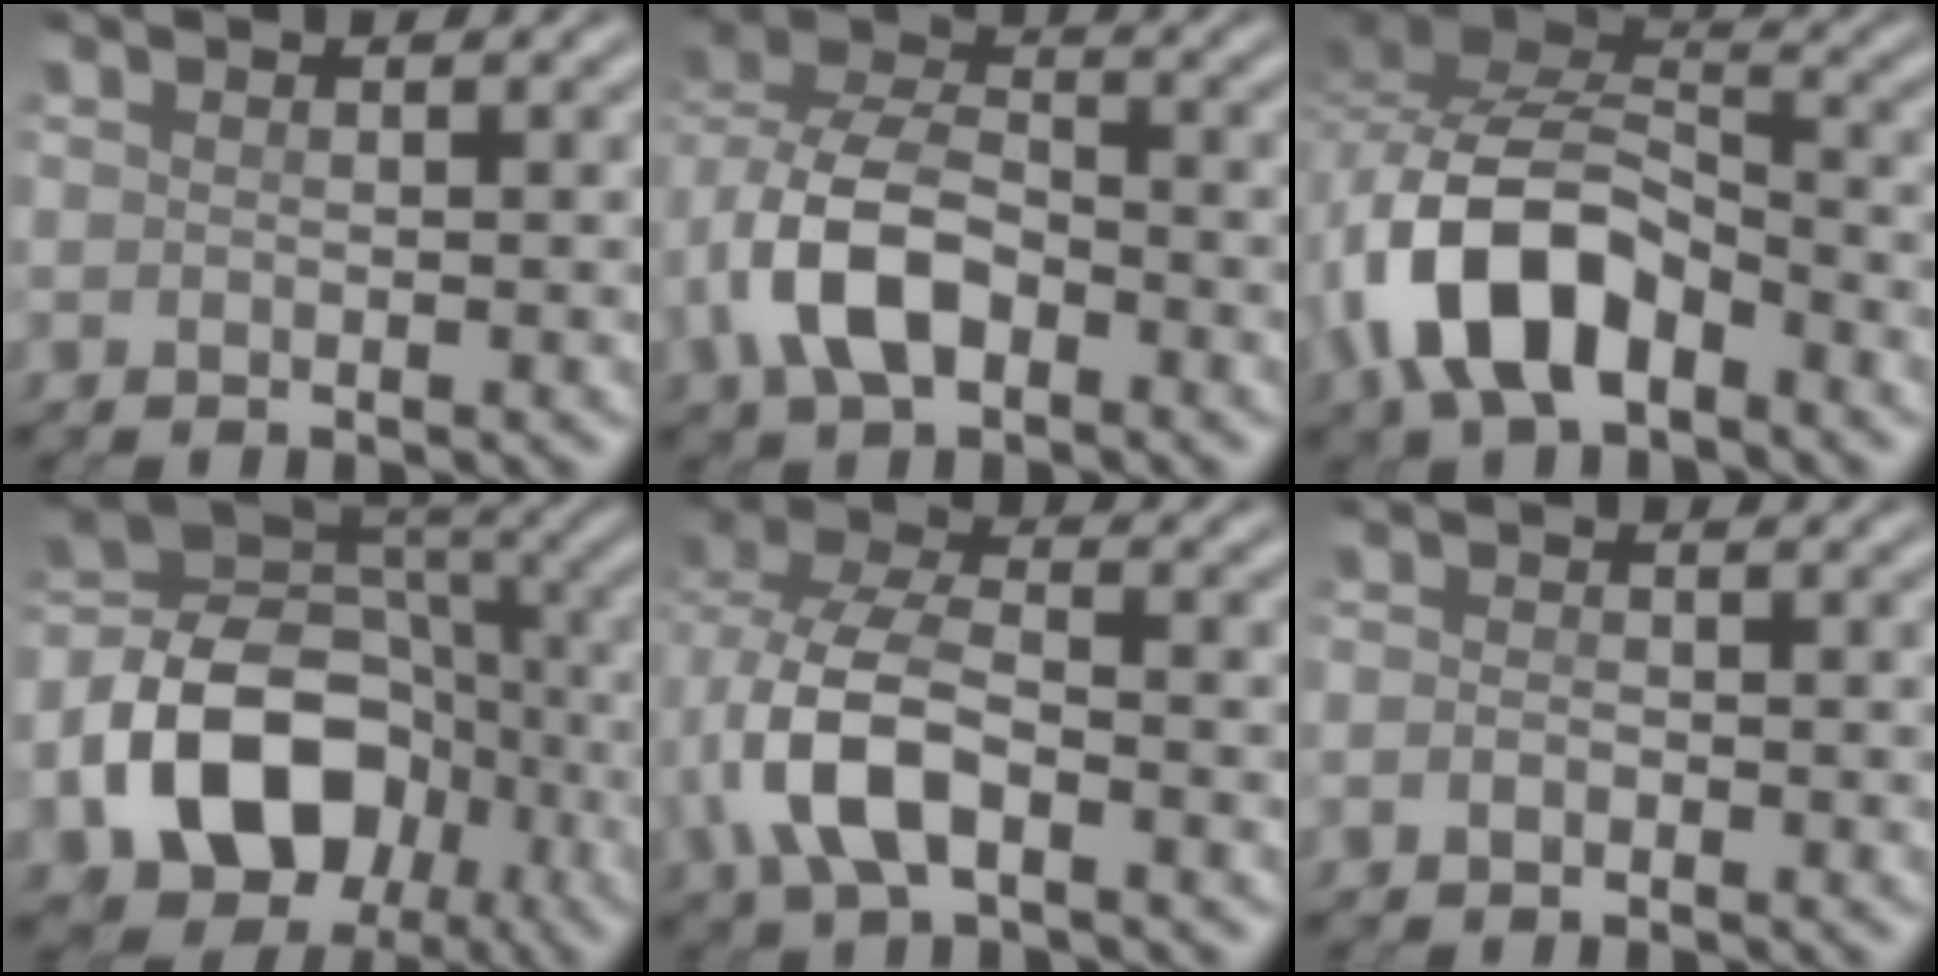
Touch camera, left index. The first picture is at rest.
{"total": 7.4, "force": [-2.8, 4.2, 5.4], "torque": [-0.116, 0.013, -0.058]}
{"total": 9.3, "force": [-4.4, 4.6, 6.8], "torque": [-0.141, 0.015, -0.087]}
{"total": 13.9, "force": [-4.7, 10.1, 8.3], "torque": [-0.170, -0.001, -0.080]}
{"total": 6.8, "force": [-1.9, 3.7, 5.4], "torque": [-0.125, 0.007, -0.040]}
{"total": 0.9, "force": [-0.6, 0.5, 0.5], "torque": [-0.011, 0.005, -0.014]}